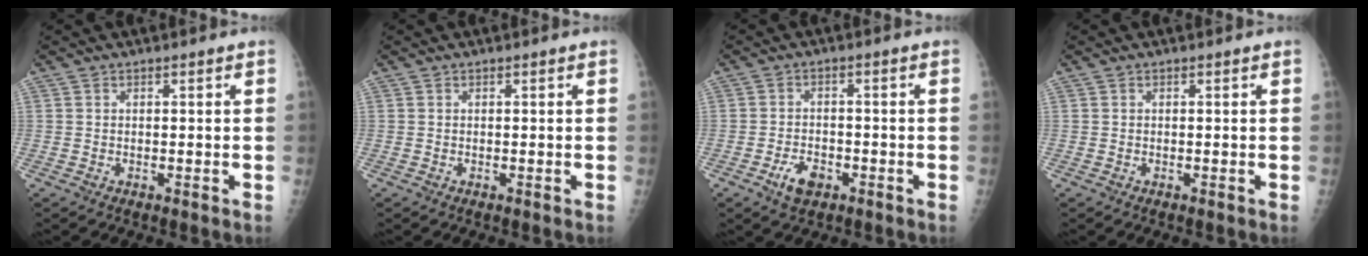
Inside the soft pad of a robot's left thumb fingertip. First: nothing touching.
{"total": 0.0}
{"total": 4.6, "force": [-2.4, 2.8, 2.8], "torque": [-0.043, 0.012, -0.040]}
{"total": 0.0}